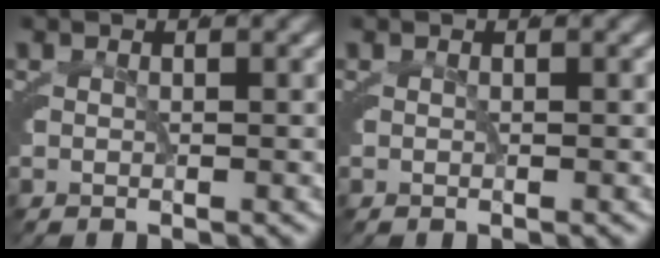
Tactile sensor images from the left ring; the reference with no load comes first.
{"total": 0.0}